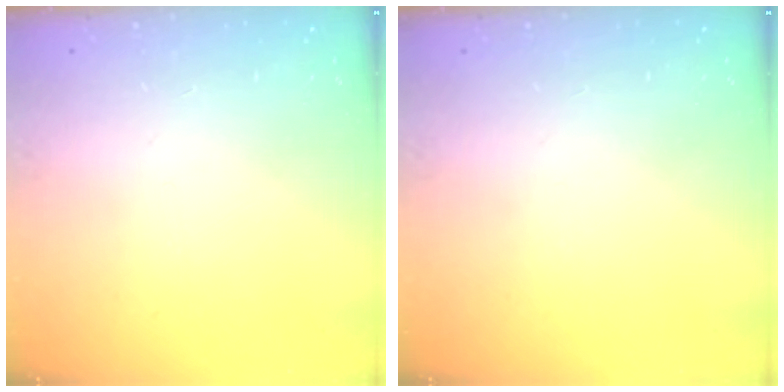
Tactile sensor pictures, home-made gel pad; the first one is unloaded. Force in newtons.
{"total": 0.0}